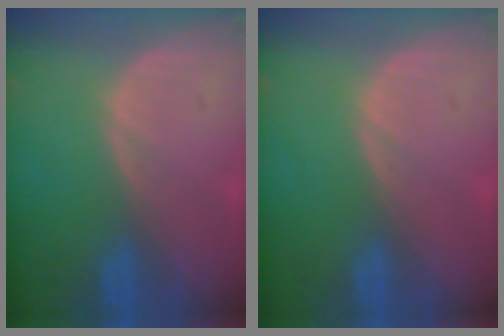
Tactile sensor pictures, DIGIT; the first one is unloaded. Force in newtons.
{"total": 0.0}